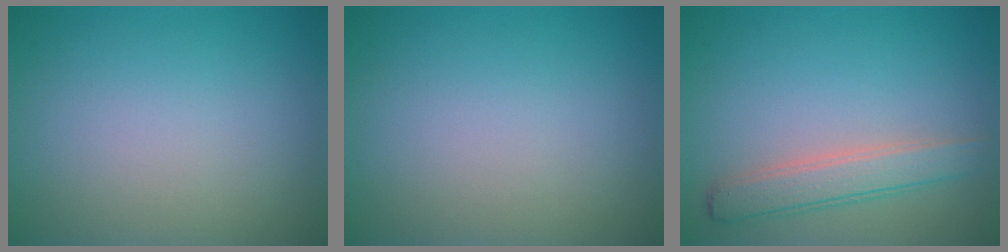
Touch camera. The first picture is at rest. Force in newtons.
{"total": 0.0}
{"total": 2.9, "press": 2.9, "slide": 0.2}